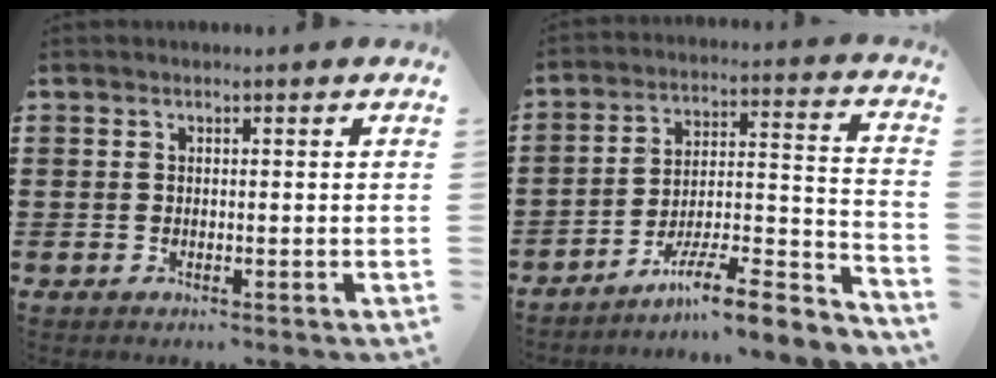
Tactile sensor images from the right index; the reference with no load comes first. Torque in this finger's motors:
{"motor_torque": [0.83, 0.55, -0.18, -0.04]}